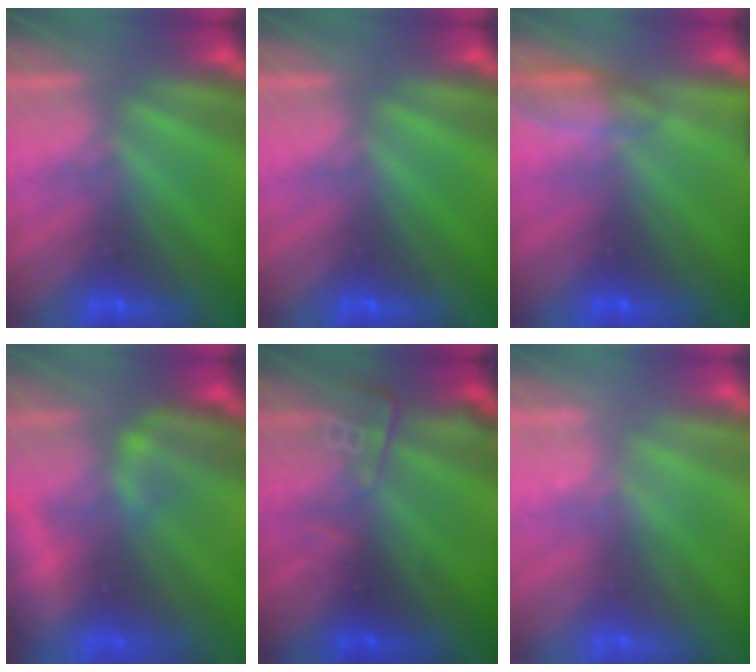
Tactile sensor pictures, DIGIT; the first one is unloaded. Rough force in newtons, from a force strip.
{"total": 0.0}
{"total": 5.0}
{"total": 8.1}
{"total": 2.7}
{"total": 2.4}